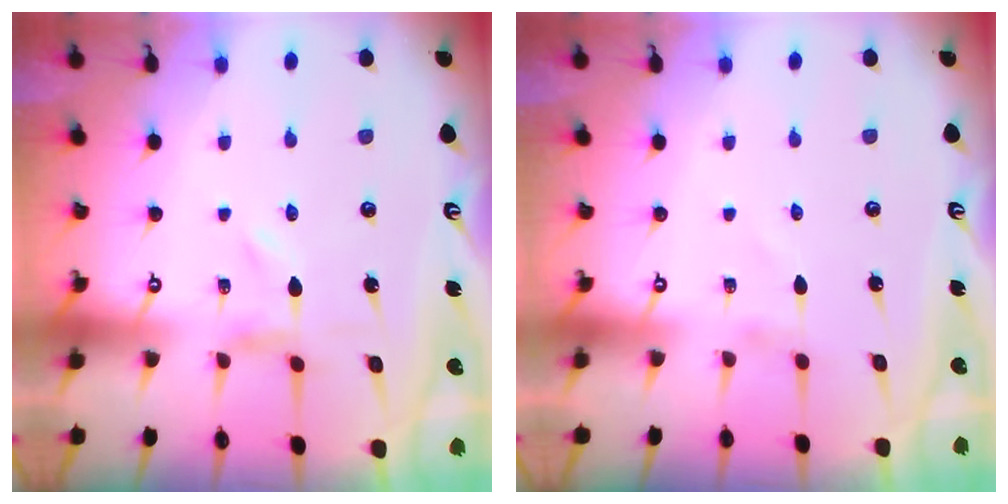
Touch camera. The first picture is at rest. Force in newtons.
{"total": 1.5, "press": 1.5, "slide": 0.1}